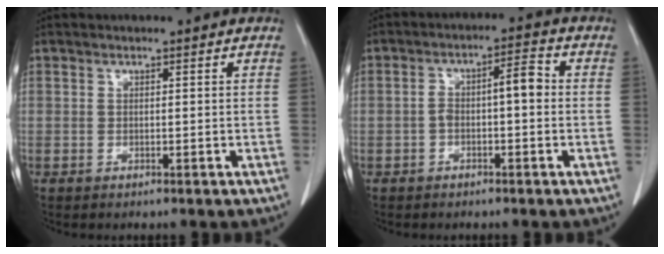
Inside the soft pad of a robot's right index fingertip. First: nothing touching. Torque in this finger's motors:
{"motor_torque": [0.22, 0.13, 0.13, 0.04]}